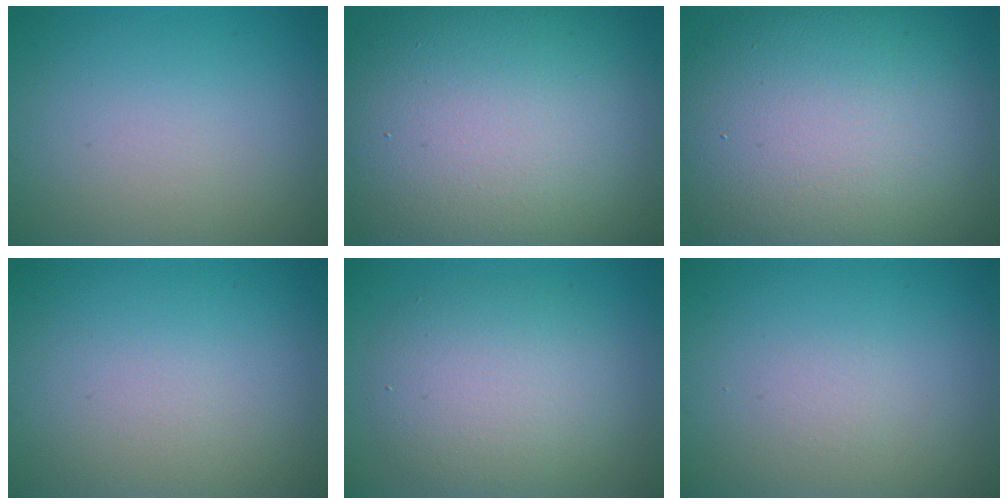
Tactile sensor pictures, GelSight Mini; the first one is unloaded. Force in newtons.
{"total": 17.3, "press": 17.3, "slide": 1.2}
{"total": 16.2, "press": 16.2, "slide": 0.6}
{"total": 0.0}
{"total": 5.2, "press": 5.2, "slide": 0.4}
{"total": 0.0}